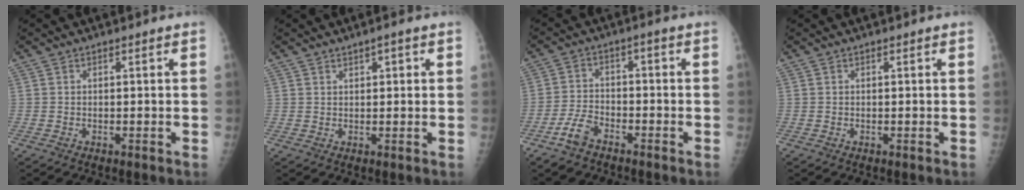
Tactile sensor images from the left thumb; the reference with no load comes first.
{"total": 1.5, "force": [0.9, 1.1, 0.4], "torque": [0.012, -0.002, 0.010]}
{"total": 5.5, "force": [-3.8, 2.8, 2.9], "torque": [-0.060, 0.018, -0.073]}
{"total": 0.0}